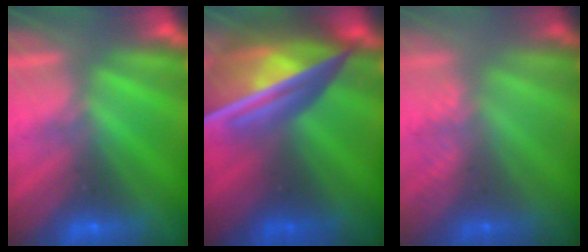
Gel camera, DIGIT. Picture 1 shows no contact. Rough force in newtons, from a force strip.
{"total": 7.6}
{"total": 2.7}